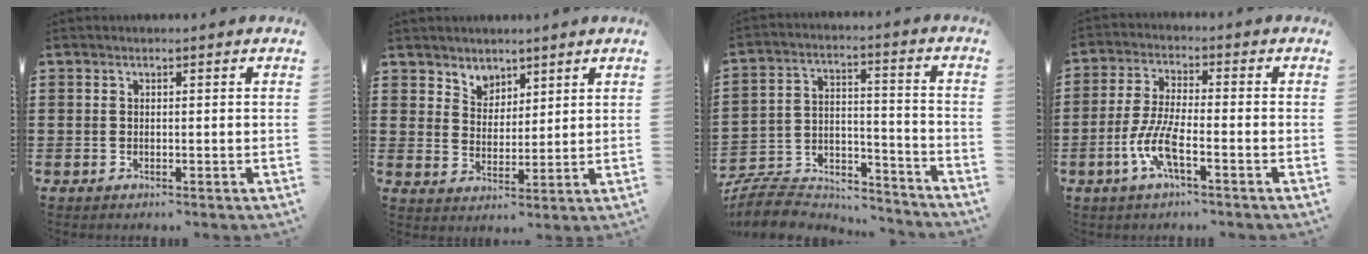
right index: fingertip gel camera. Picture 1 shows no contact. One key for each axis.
{"total": 4.0, "fx": 3.1, "fy": 2.4, "fz": -0.4, "tx": -0.012, "ty": 0.002, "tz": 0.059}
{"total": 8.8, "fx": -8.2, "fy": 2.4, "fz": 2.0, "tx": -0.045, "ty": 0.015, "tz": -0.163}
{"total": 6.9, "fx": -3.1, "fy": 1.6, "fz": 5.9, "tx": -0.145, "ty": -0.017, "tz": -0.066}